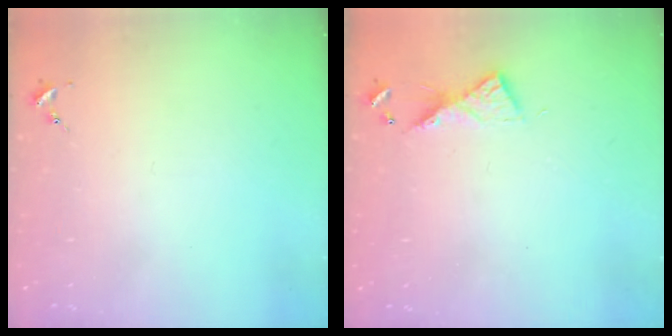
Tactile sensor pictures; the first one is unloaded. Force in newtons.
{"total": 6.4, "press": 6.4, "slide": 0.6}